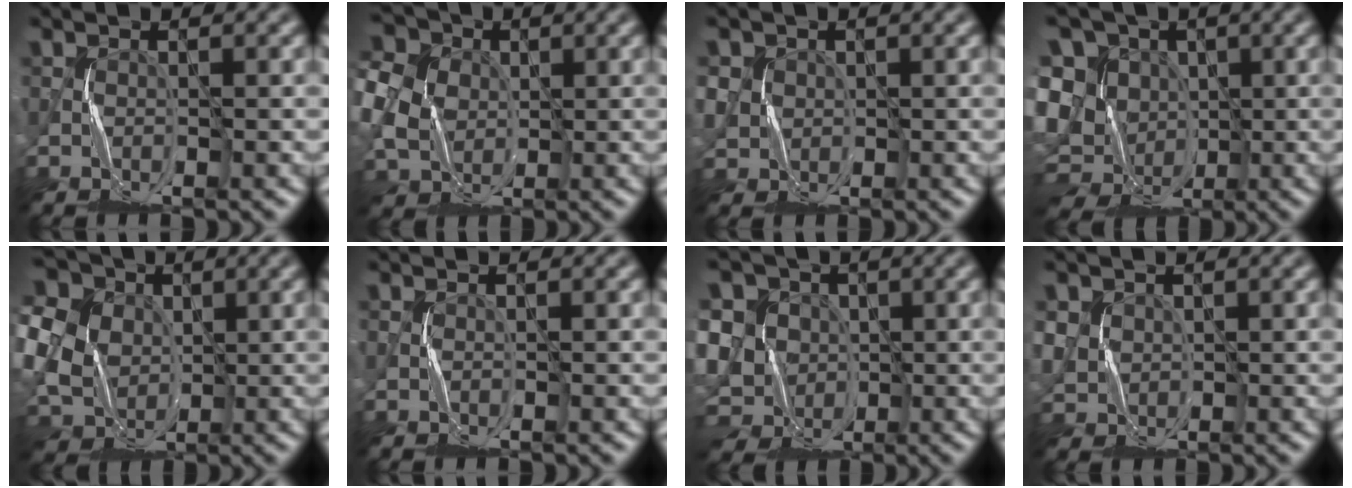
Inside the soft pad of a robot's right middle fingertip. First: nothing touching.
{"total": 8.5, "force": [1.1, 7.3, 4.4], "torque": [-0.117, 0.029, 0.001]}
{"total": 2.1, "force": [0.3, 2.1, 0.1], "torque": [-0.029, -0.002, 0.013]}
{"total": 14.6, "force": [-2.6, 12.5, 7.1], "torque": [-0.168, 0.000, -0.049]}
{"total": 14.4, "force": [3.1, 11.9, 7.6], "torque": [-0.186, 0.032, 0.029]}
{"total": 0.0}
{"total": 10.2, "force": [-0.3, 9.0, 4.9], "torque": [-0.118, 0.020, -0.031]}
{"total": 2.1, "force": [0.6, 2.0, 0.3], "torque": [-0.031, -0.002, 0.016]}